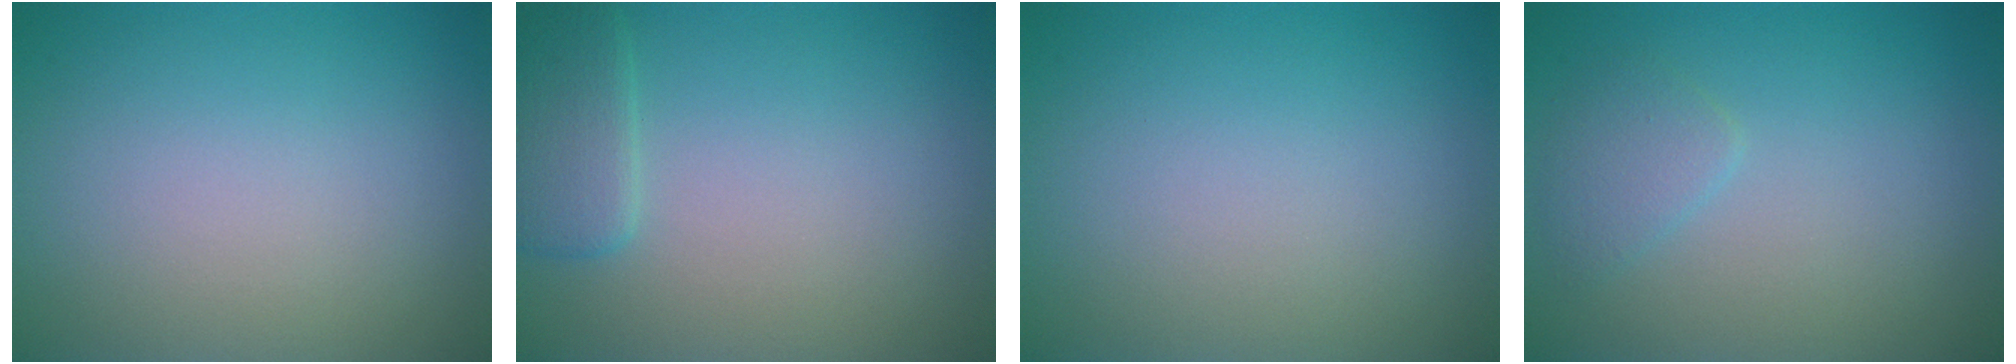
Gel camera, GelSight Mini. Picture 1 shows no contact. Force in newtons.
{"total": 2.5, "press": 2.5, "slide": 0.2}
{"total": 0.0}
{"total": 1.5, "press": 1.5, "slide": 0.1}